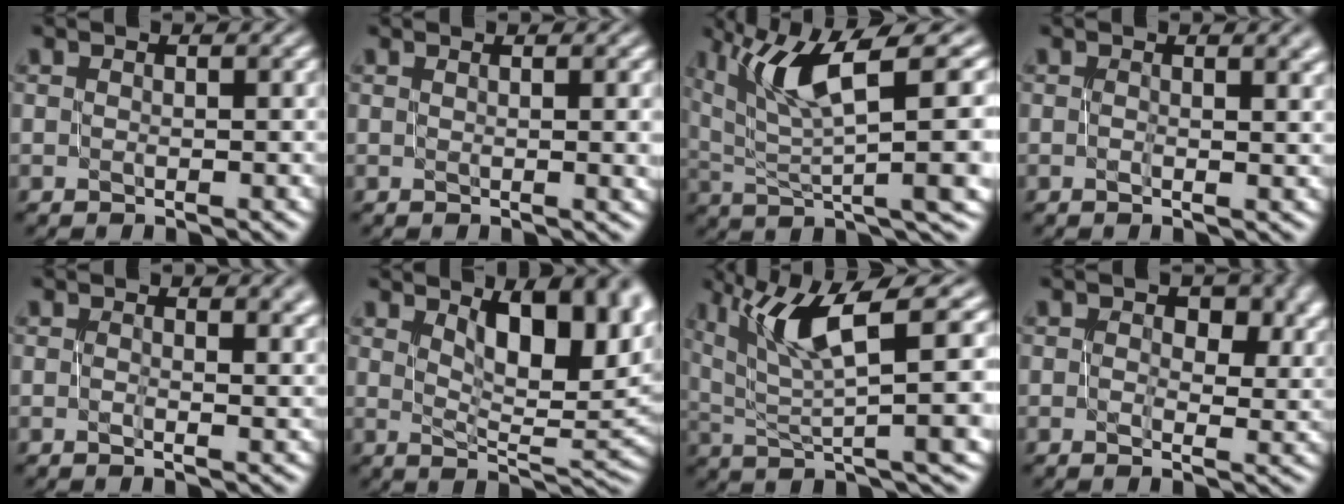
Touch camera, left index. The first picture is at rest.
{"total": 1.6, "force": [0.3, 0.4, 1.5], "torque": [-0.017, 0.001, 0.005]}
{"total": 10.1, "force": [4.6, 2.0, 8.8], "torque": [-0.142, 0.018, 0.093]}
{"total": 2.8, "force": [0.6, 1.3, 2.4], "torque": [-0.020, 0.009, 0.002]}
{"total": 3.6, "force": [1.0, 1.8, 3.0], "torque": [-0.024, 0.008, 0.007]}
{"total": 10.1, "force": [3.4, 4.2, 8.5], "torque": [-0.112, 0.001, 0.057]}
{"total": 8.9, "force": [4.1, 1.7, 7.6], "torque": [-0.123, 0.016, 0.084]}
{"total": 6.1, "force": [2.0, 3.9, 4.2], "torque": [-0.052, 0.008, 0.020]}